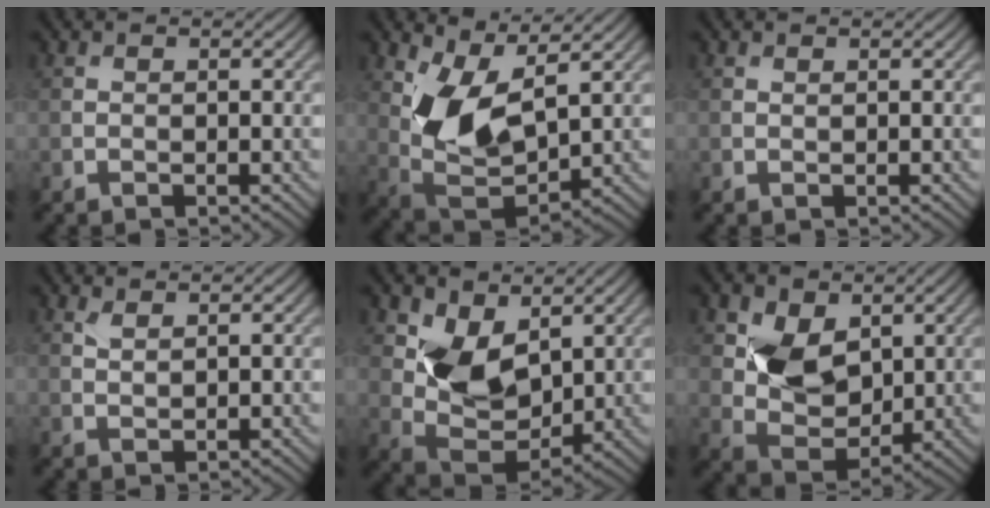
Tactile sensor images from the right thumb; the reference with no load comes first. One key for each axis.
{"total": 9.0, "fx": 3.4, "fy": 4.3, "fz": 7.0, "tx": -0.151, "ty": -0.012, "tz": 0.068}
{"total": 0.0}
{"total": 1.3, "fx": 1.0, "fy": 0.3, "fz": 0.7, "tx": -0.022, "ty": 0.000, "tz": 0.023}
{"total": 8.0, "fx": 3.4, "fy": 5.2, "fz": 5.1, "tx": -0.105, "ty": -0.016, "tz": 0.063}
{"total": 7.6, "fx": 2.5, "fy": 5.4, "fz": 4.8, "tx": -0.103, "ty": -0.012, "tz": 0.047}